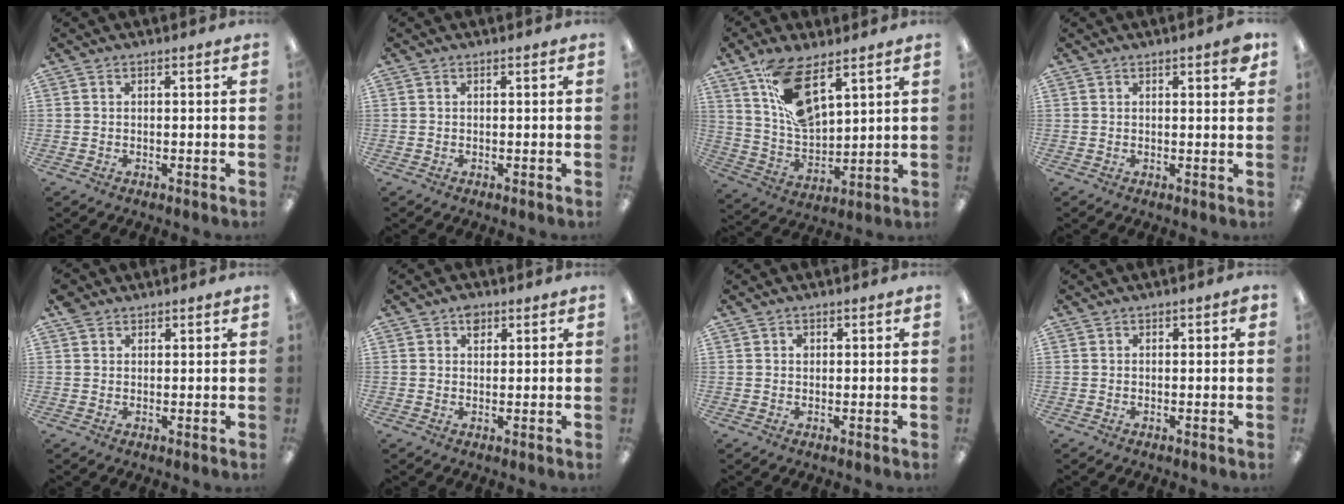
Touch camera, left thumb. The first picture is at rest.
{"total": 0.0}
{"total": 14.5, "force": [8.9, 6.3, 9.6], "torque": [-0.177, -0.031, 0.164]}
{"total": 2.9, "force": [1.8, 0.9, 2.0], "torque": [-0.017, -0.007, 0.026]}
{"total": 2.6, "force": [1.8, 1.8, 0.7], "torque": [-0.016, 0.003, 0.035]}
{"total": 2.6, "force": [1.5, 1.8, 1.2], "torque": [-0.009, -0.004, 0.024]}
{"total": 1.2, "force": [0.5, 1.0, 0.6], "torque": [-0.003, 0.003, 0.006]}
{"total": 1.2, "force": [0.4, 0.7, 0.9], "torque": [-0.018, 0.004, 0.006]}